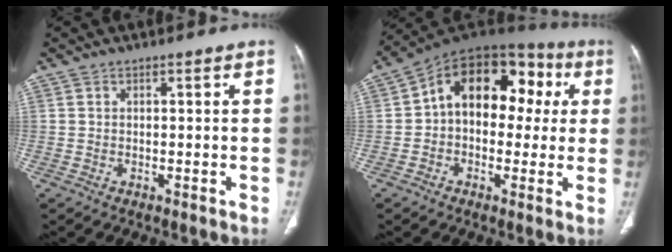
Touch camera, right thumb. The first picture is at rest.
{"total": 18.4, "force": [2.7, 12.1, 13.6], "torque": [-0.152, 0.049, 0.029]}